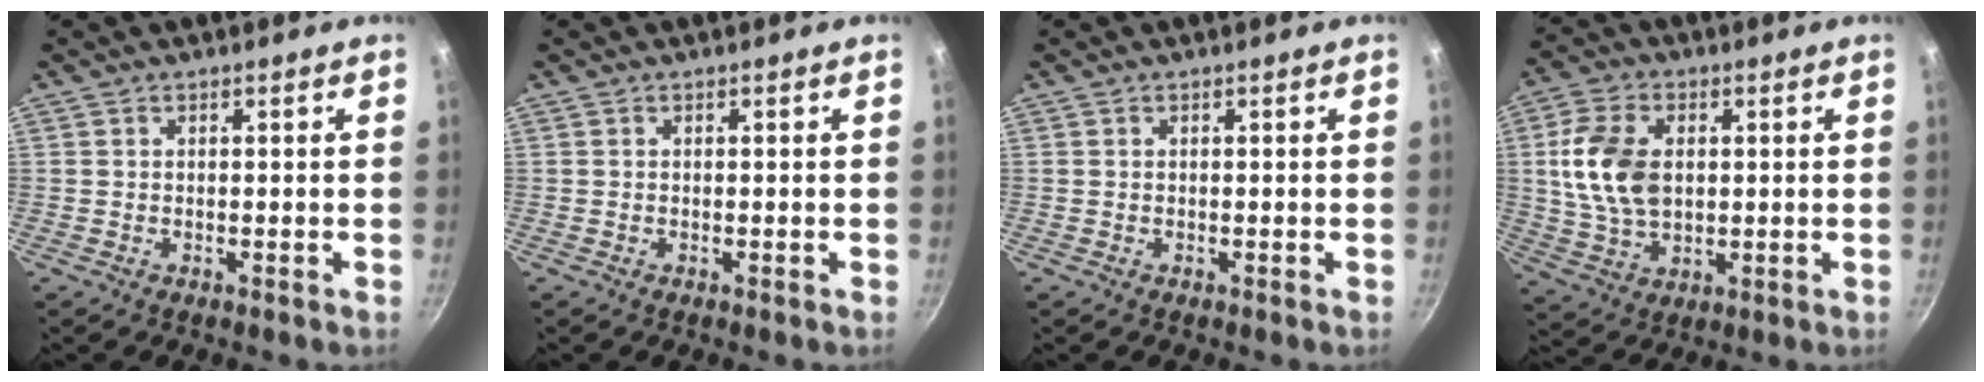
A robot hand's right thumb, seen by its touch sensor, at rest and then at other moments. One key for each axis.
{"total": 0.0}
{"total": 0.0}
{"total": 12.5, "fx": 1.5, "fy": 8.3, "fz": 9.2, "tx": -0.163, "ty": -0.002, "tz": 0.031}